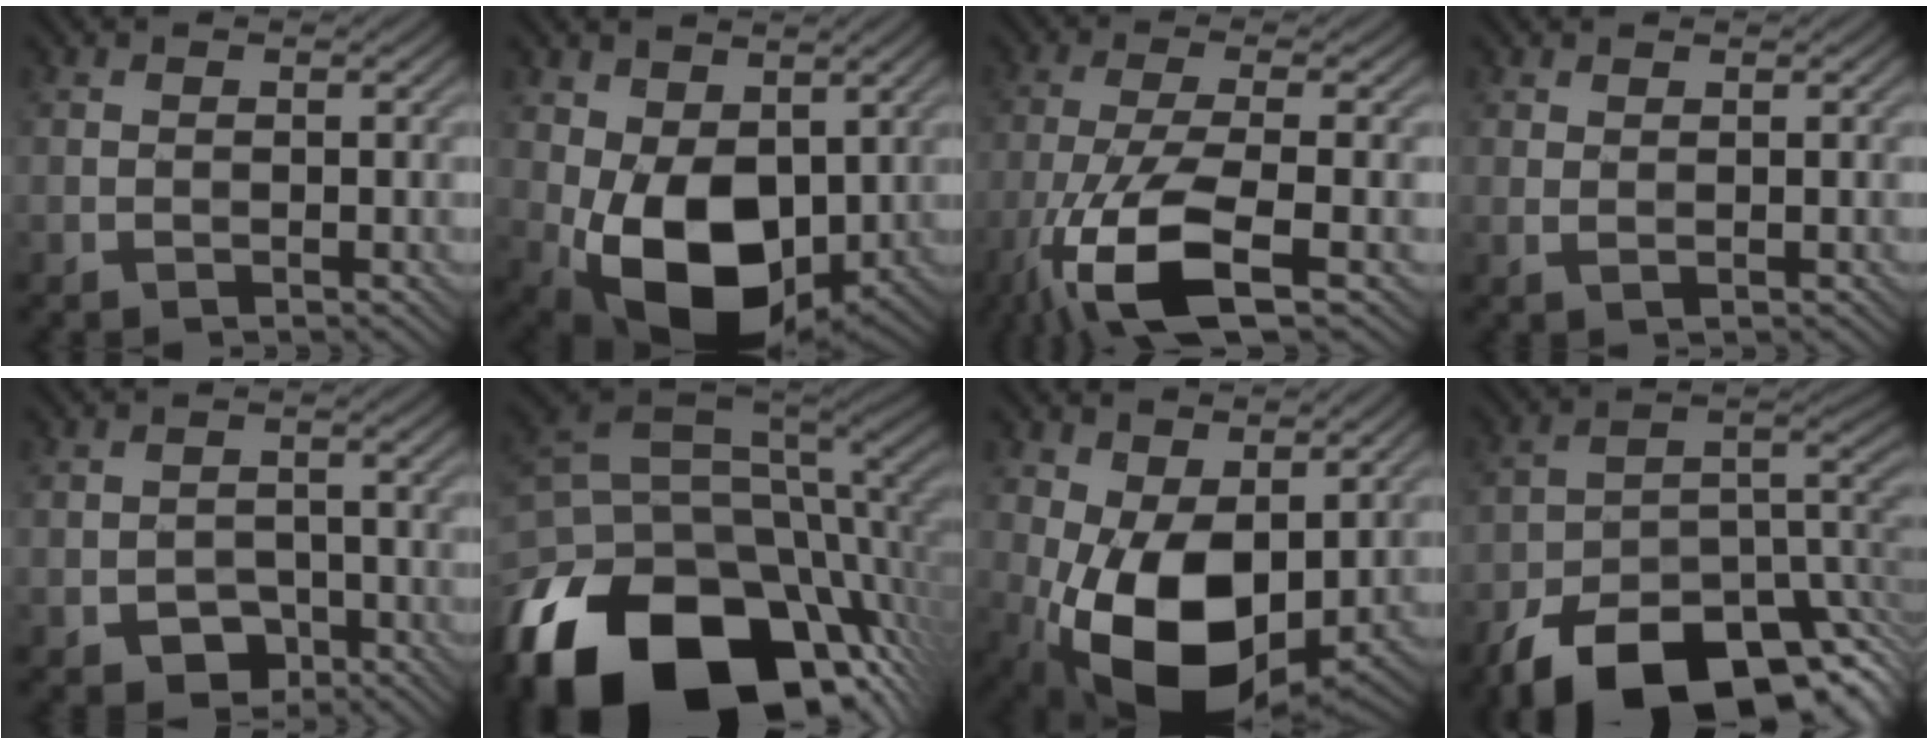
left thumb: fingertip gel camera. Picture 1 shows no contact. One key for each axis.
{"total": 12.6, "fx": 0.0, "fy": 8.3, "fz": 9.5, "tx": -0.196, "ty": -0.029, "tz": 0.005}
{"total": 11.8, "fx": -5.7, "fy": 3.1, "fz": 9.8, "tx": -0.203, "ty": -0.018, "tz": -0.113}
{"total": 1.0, "fx": 0.9, "fy": -0.2, "fz": 0.4, "tx": -0.014, "ty": 0.004, "tz": 0.017}
{"total": 3.3, "fx": -1.8, "fy": 2.3, "fz": 1.5, "tx": -0.023, "ty": -0.005, "tz": -0.034}
{"total": 20.1, "fx": -9.4, "fy": 11.7, "fz": 13.4, "tx": -0.321, "ty": -0.044, "tz": -0.132}
{"total": 14.4, "fx": -0.8, "fy": 8.8, "fz": 11.3, "tx": -0.224, "ty": -0.035, "tz": -0.003}
{"total": 16.4, "fx": -10.7, "fy": 7.8, "fz": 9.6, "tx": -0.165, "ty": -0.029, "tz": -0.168}